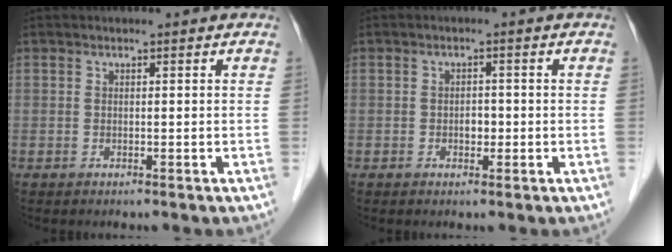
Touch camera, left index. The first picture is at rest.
{"total": 1.7, "force": [-0.4, 1.1, 1.2], "torque": [-0.018, 0.003, -0.005]}